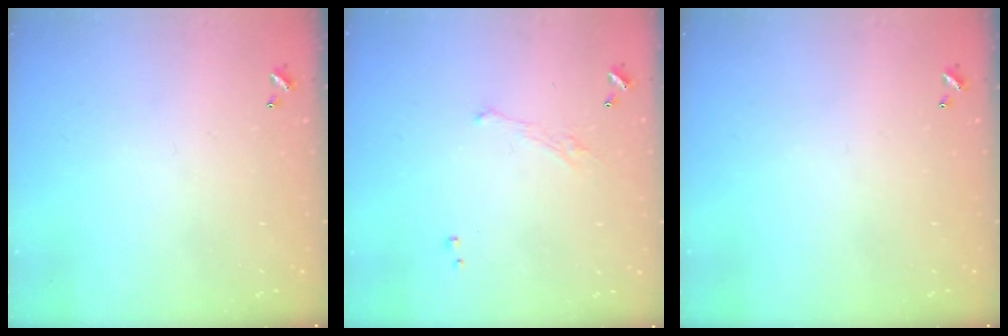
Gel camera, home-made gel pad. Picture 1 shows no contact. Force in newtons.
{"total": 1.9, "press": 1.7, "slide": 0.8}
{"total": 0.0}